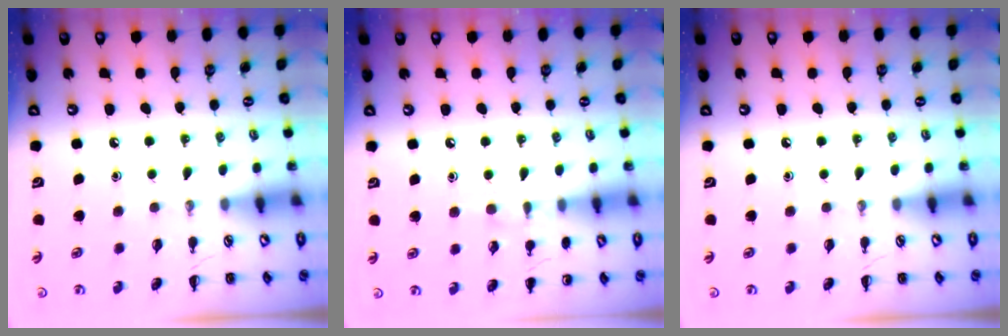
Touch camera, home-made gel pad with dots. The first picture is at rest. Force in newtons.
{"total": 7.2, "press": 7.0, "slide": 1.8}
{"total": 0.0}